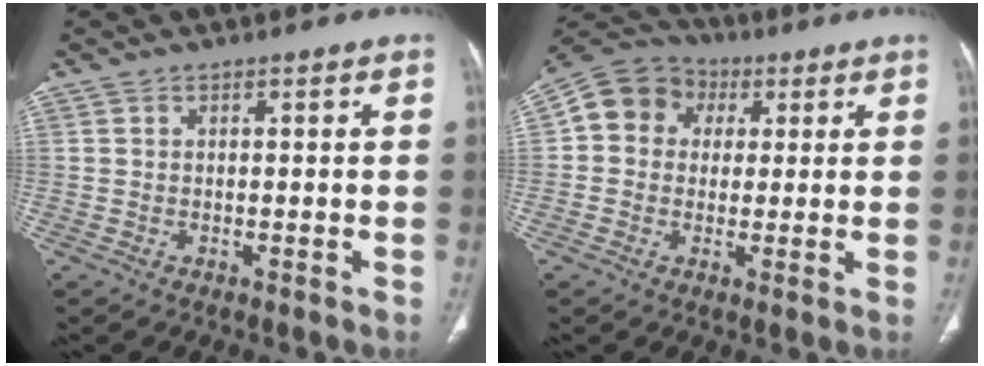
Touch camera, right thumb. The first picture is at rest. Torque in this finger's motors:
{"motor_torque": [1.52, 1.44, 0.42, -0.66, 0.12]}